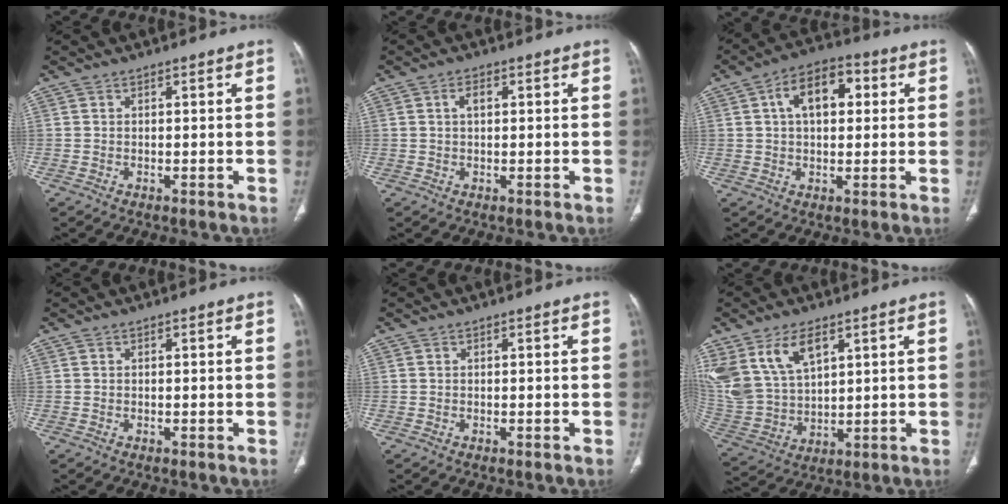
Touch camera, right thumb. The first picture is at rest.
{"total": 2.3, "force": [0.6, 1.3, 1.8], "torque": [-0.034, 0.007, 0.012]}
{"total": 10.5, "force": [2.7, 6.2, 8.1], "torque": [-0.114, 0.019, 0.037]}
{"total": 0.0}
{"total": 0.0}
{"total": 14.4, "force": [7.5, 8.0, 9.3], "torque": [-0.183, -0.023, 0.167]}